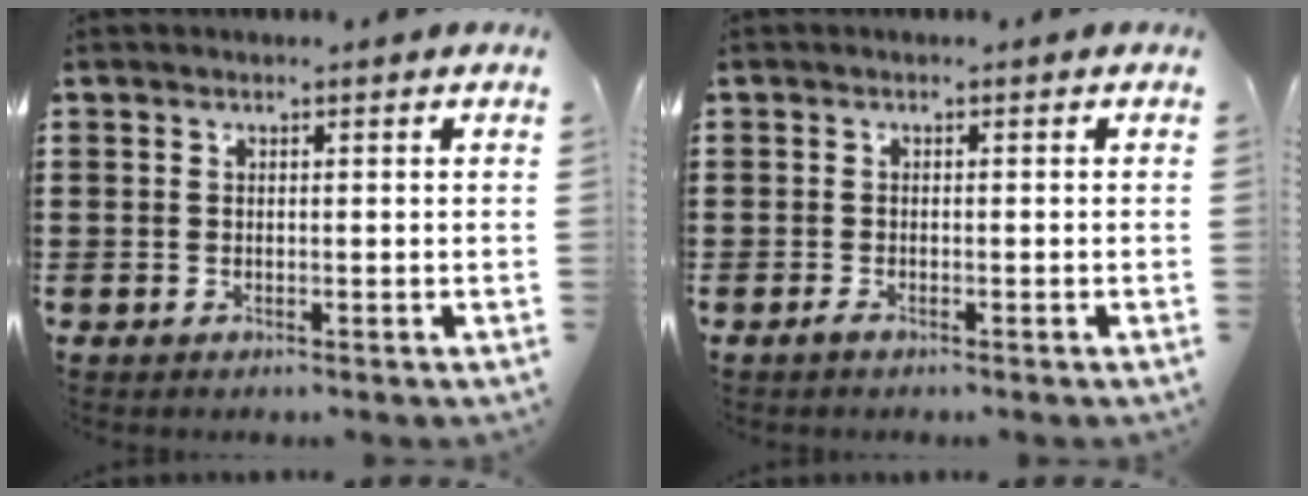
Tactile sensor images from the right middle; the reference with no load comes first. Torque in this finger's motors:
{"motor_torque": [0.30, -0.21, 0.00, 0.02]}